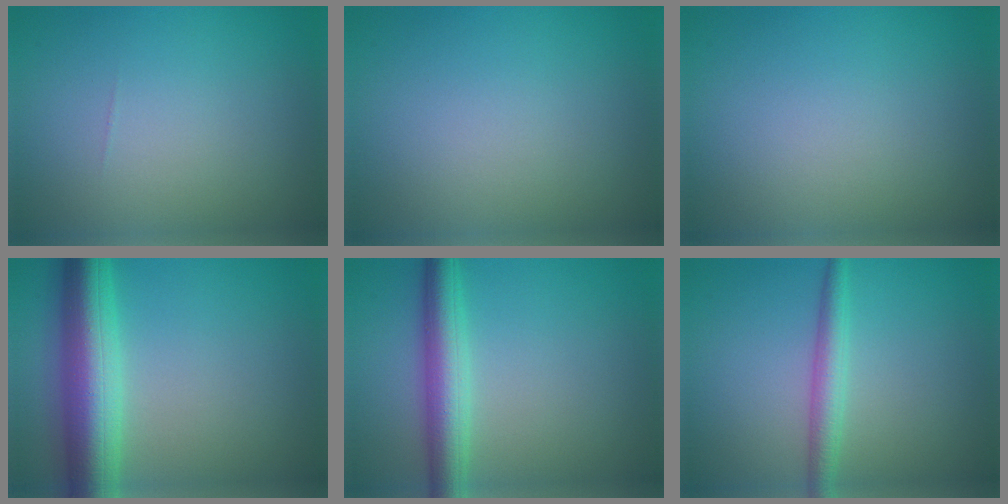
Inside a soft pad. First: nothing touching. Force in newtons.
{"total": 0.0}
{"total": 0.0}
{"total": 8.2, "press": 8.1, "slide": 0.3}
{"total": 4.6, "press": 4.6, "slide": 0.1}
{"total": 2.6, "press": 2.6, "slide": 0.0}